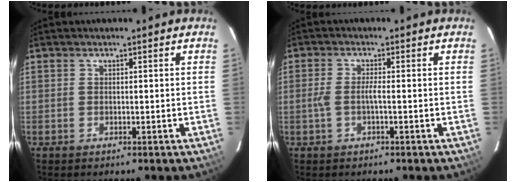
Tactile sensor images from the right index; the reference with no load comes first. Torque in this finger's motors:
{"motor_torque": [0.36, -0.13, 0.23, 0.07]}